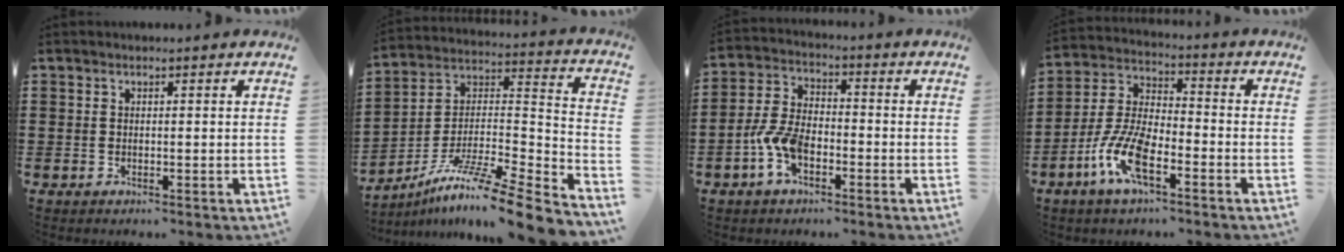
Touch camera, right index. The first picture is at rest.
{"total": 9.9, "force": [-7.8, 0.3, 6.1], "torque": [-0.107, -0.003, -0.152]}
{"total": 7.1, "force": [-3.1, 3.7, 5.2], "torque": [-0.137, -0.003, -0.066]}
{"total": 9.3, "force": [-4.6, 3.4, 7.4], "torque": [-0.184, -0.008, -0.091]}